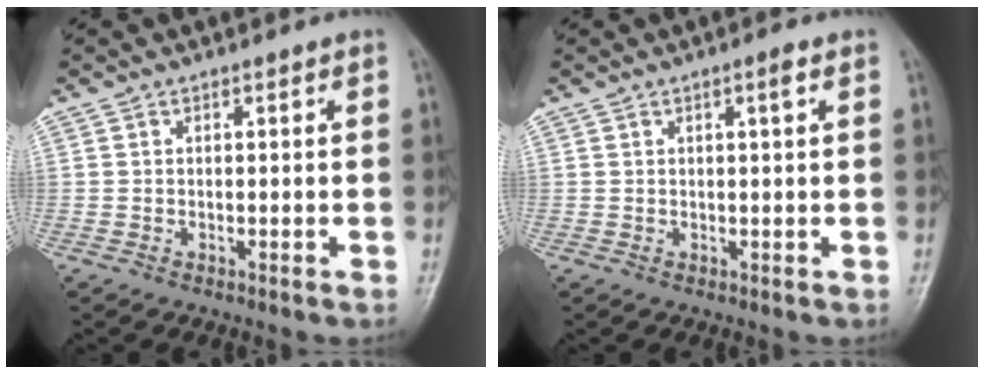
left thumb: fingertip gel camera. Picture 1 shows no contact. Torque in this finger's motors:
{"motor_torque": [-0.20, -0.10, -0.31, -0.19, 0.10]}